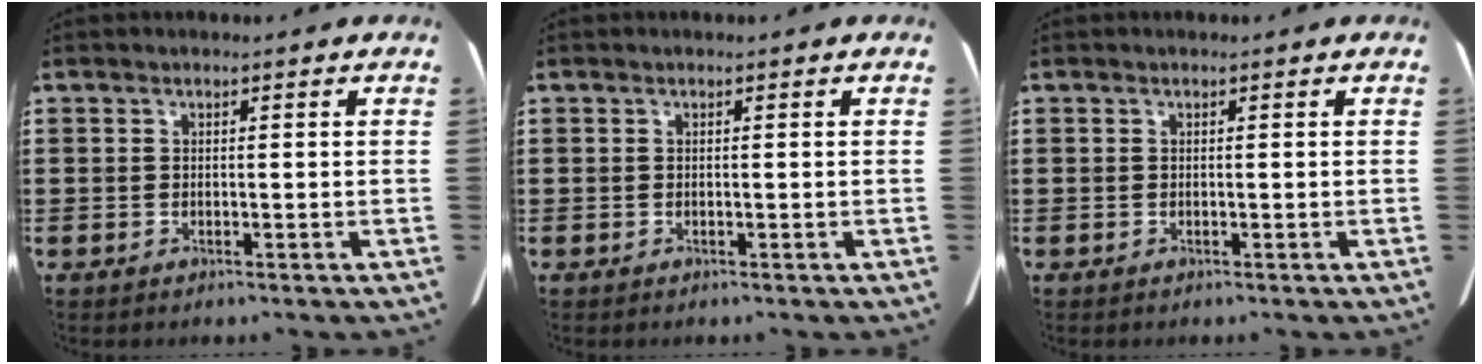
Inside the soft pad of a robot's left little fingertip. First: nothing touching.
{"total": 0.0}
{"total": 0.0}